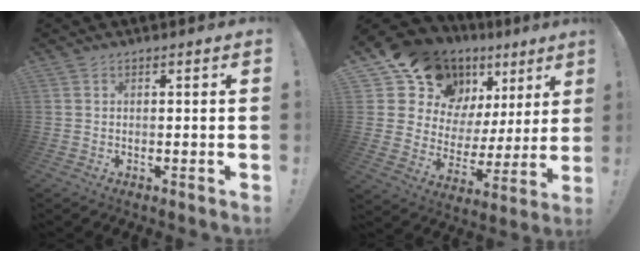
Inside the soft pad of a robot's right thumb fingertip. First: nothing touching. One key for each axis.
{"total": 14.3, "fx": 11.6, "fy": 7.0, "fz": 4.5, "tx": -0.079, "ty": -0.103, "tz": 0.222}